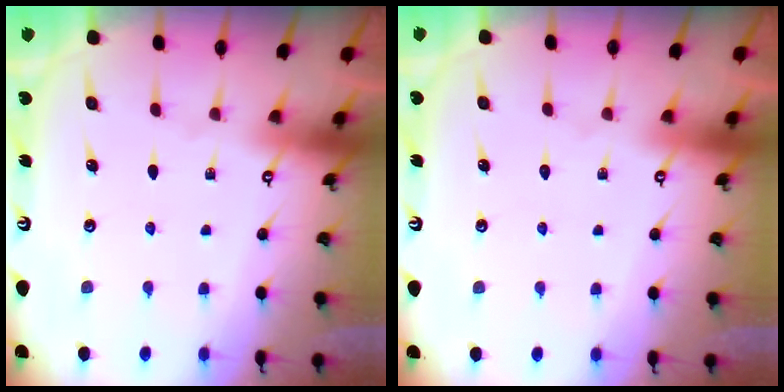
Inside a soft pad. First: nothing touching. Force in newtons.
{"total": 1.6, "press": 1.6, "slide": 0.1}